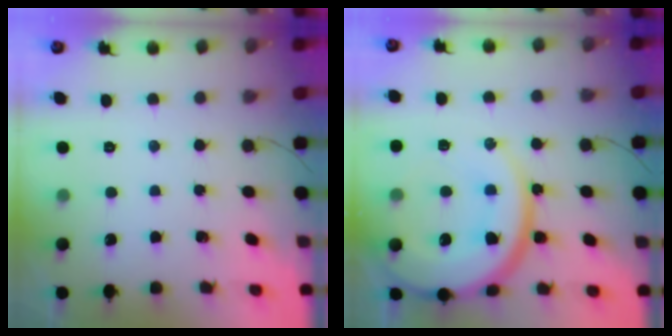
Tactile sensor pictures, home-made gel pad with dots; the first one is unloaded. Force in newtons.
{"total": 25.1, "press": 24.6, "slide": 4.7}